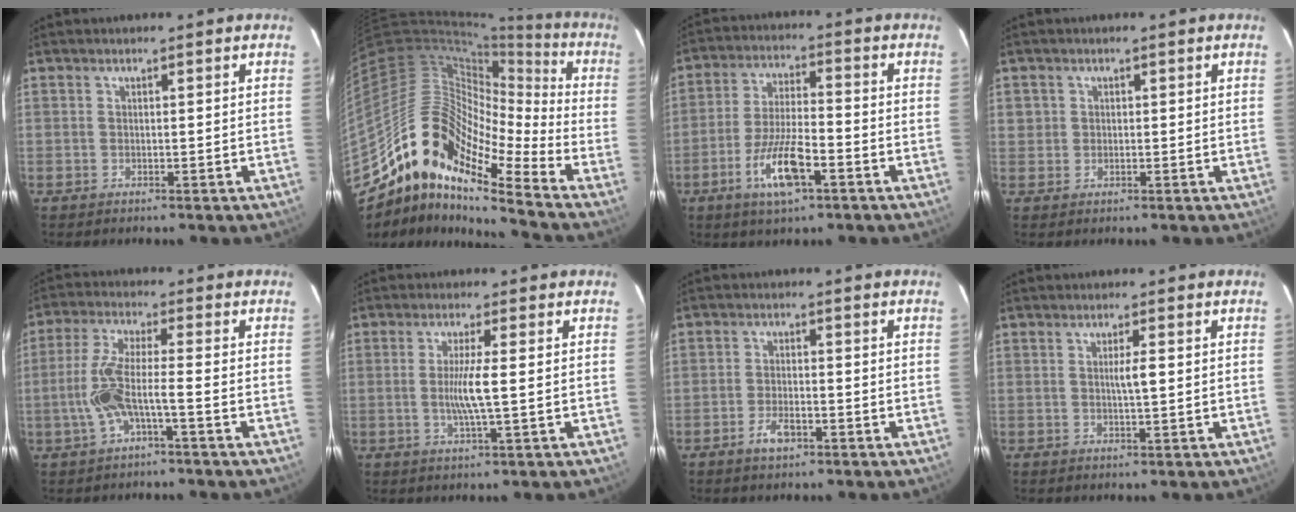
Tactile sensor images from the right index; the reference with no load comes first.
{"total": 17.3, "force": [-11.8, 4.3, 11.9], "torque": [-0.214, 0.050, -0.208]}
{"total": 9.9, "force": [-4.6, 2.3, 8.5], "torque": [-0.169, -0.006, -0.082]}
{"total": 1.8, "force": [0.5, 1.7, 0.2], "torque": [0.004, 0.003, 0.005]}
{"total": 7.3, "force": [-2.3, 0.8, 6.9], "torque": [-0.152, 0.011, -0.048]}
{"total": 4.9, "force": [-0.2, -0.4, 4.9], "torque": [-0.100, -0.011, -0.005]}
{"total": 3.5, "force": [-2.0, 1.3, 2.5], "torque": [-0.050, 0.002, -0.036]}
{"total": 2.1, "force": [0.2, 0.0, 2.1], "torque": [-0.038, 0.000, 0.002]}